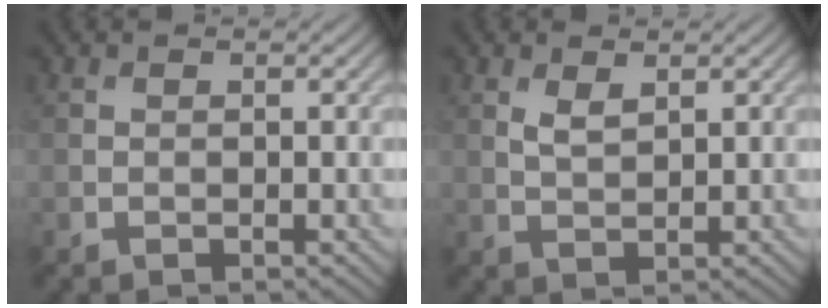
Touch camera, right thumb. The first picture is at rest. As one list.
[{"total": 2.0, "force": [1.1, 0.8, 1.4], "torque": [-0.034, -0.003, 0.026]}]